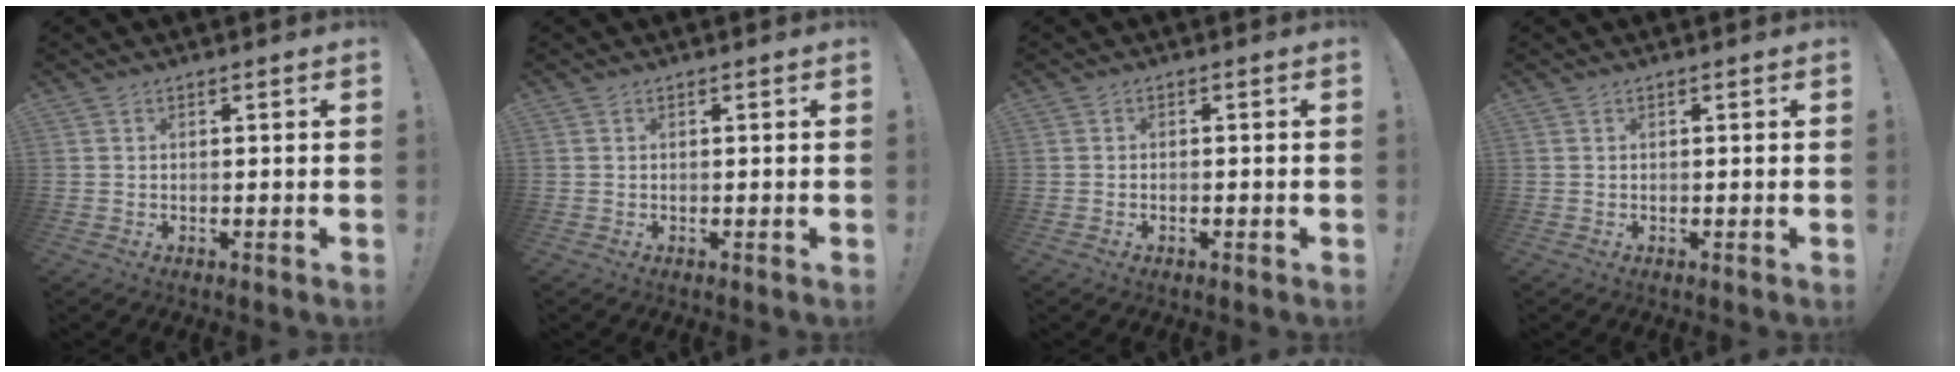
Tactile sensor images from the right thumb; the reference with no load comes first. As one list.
[{"total": 0.0}, {"total": 0.7, "force": [-0.4, 0.4, 0.4], "torque": [-0.005, 0.002, -0.008]}, {"total": 0.0}]